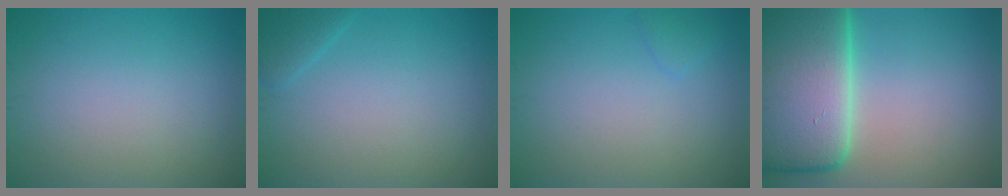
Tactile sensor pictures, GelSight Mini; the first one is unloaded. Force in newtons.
{"total": 1.3, "press": 1.3, "slide": 0.1}
{"total": 0.9, "press": 0.9, "slide": 0.1}
{"total": 16.6, "press": 16.6, "slide": 1.6}